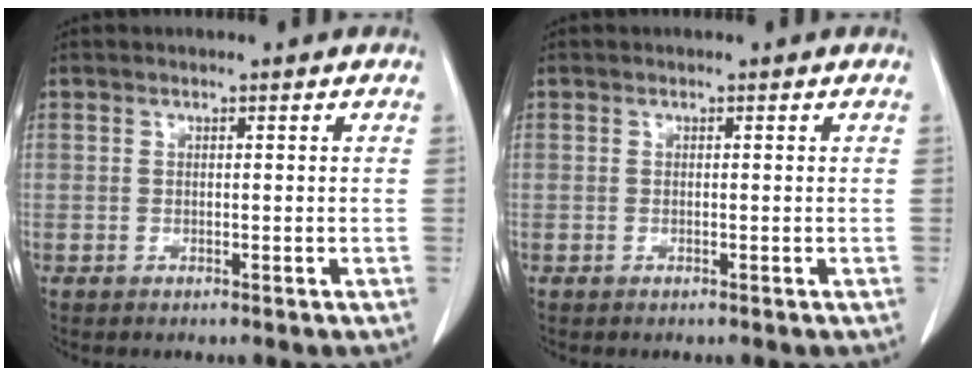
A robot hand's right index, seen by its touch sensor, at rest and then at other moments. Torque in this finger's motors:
{"motor_torque": [0.07, -0.02, 0.02, 0.01]}